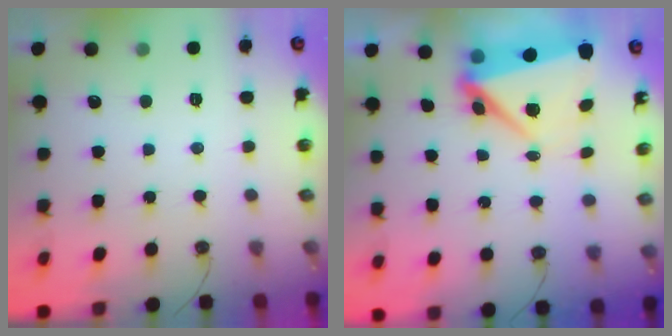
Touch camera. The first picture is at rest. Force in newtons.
{"total": 7.9, "press": 7.8, "slide": 1.1}